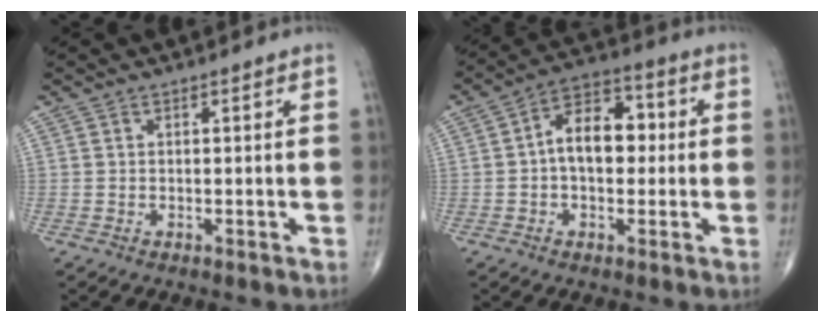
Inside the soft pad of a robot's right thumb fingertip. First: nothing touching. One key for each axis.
{"total": 10.4, "fx": 0.3, "fy": 6.5, "fz": 8.1, "tx": -0.109, "ty": 0.028, "tz": -0.006}